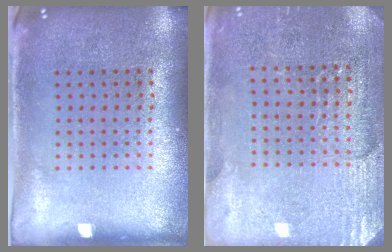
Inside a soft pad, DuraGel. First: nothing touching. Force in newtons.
{"total": 2.9, "press": 2.8, "slide": 0.6}